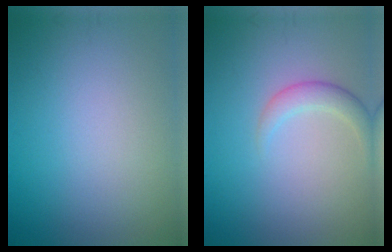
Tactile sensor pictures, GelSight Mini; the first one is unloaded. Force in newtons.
{"total": 2.0, "press": 2.0, "slide": 0.1}